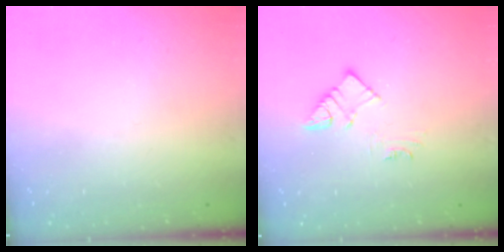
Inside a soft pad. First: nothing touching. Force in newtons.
{"total": 6.9, "press": 6.8, "slide": 0.3}